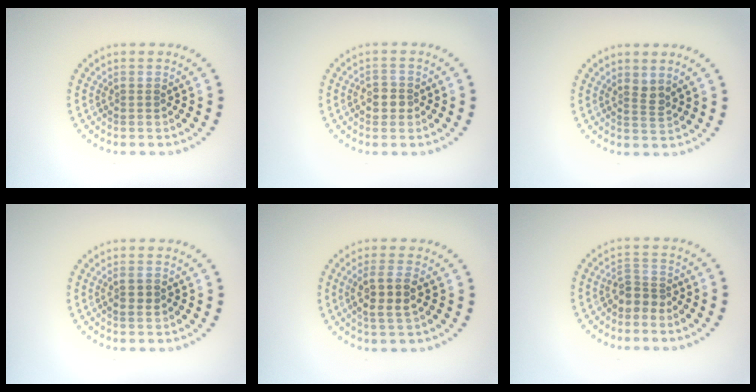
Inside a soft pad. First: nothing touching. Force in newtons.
{"total": 1.7, "press": 1.7, "slide": 0.3}
{"total": 1.2, "press": 0.9, "slide": 0.8}
{"total": 1.2, "press": 1.2, "slide": 0.3}
{"total": 3.1, "press": 2.9, "slide": 1.1}
{"total": 2.1, "press": 1.6, "slide": 1.3}